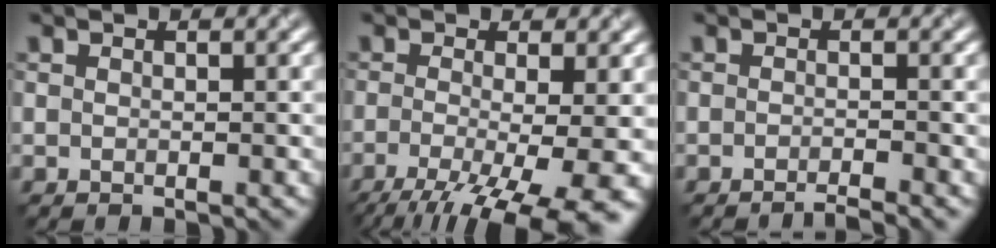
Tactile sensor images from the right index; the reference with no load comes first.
{"total": 10.5, "force": [-5.0, 3.6, 8.6], "torque": [-0.149, -0.025, -0.063]}
{"total": 1.8, "force": [-1.6, 0.0, 0.9], "torque": [-0.013, -0.003, -0.032]}